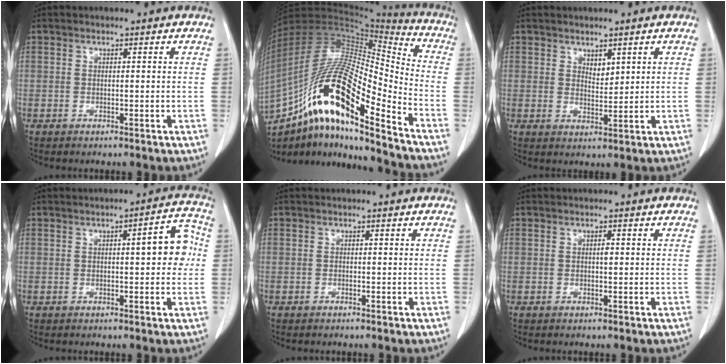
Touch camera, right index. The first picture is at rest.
{"total": 23.9, "force": [-14.2, 3.7, 18.9], "torque": [-0.368, -0.009, -0.252]}
{"total": 2.4, "force": [1.4, 1.1, 1.5], "torque": [-0.025, -0.006, 0.032]}
{"total": 6.3, "force": [0.5, 1.8, 6.0], "torque": [-0.072, 0.020, 0.003]}
{"total": 0.0}
{"total": 0.7, "force": [0.1, 0.2, 0.6], "torque": [-0.011, 0.001, 0.001]}